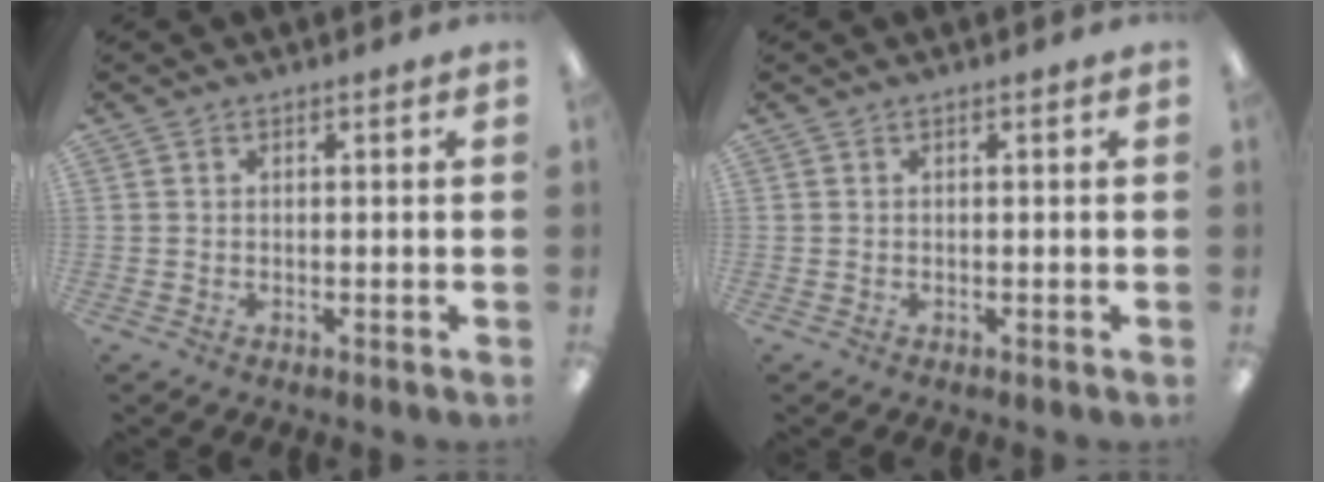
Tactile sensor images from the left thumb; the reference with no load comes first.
{"total": 0.0}